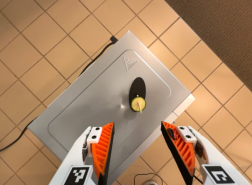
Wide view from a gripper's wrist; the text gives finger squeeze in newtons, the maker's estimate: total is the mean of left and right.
{"total": 0.0}